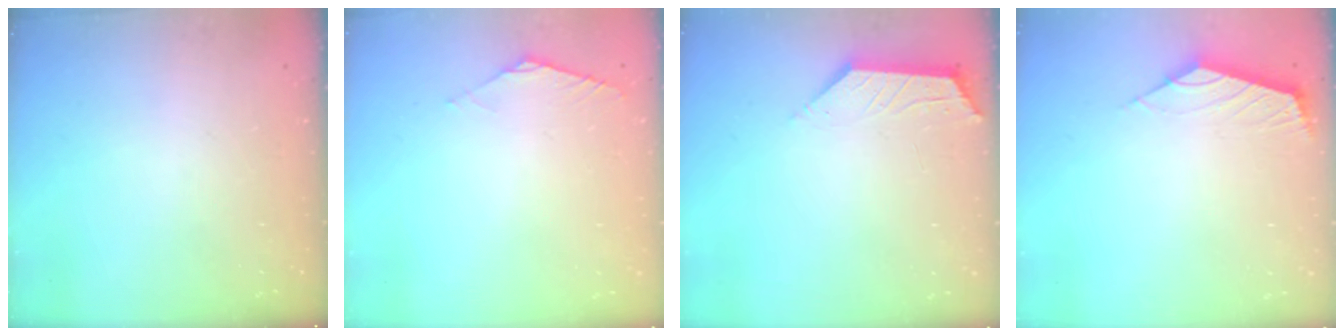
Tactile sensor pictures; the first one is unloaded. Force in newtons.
{"total": 2.1, "press": 2.1, "slide": 0.6}
{"total": 2.0, "press": 1.9, "slide": 0.4}
{"total": 2.5, "press": 2.4, "slide": 0.6}